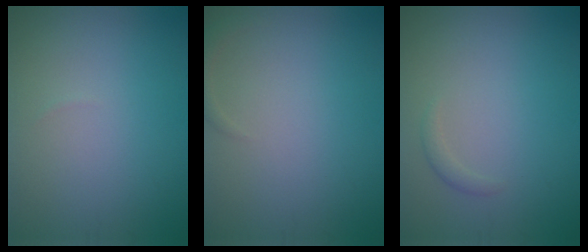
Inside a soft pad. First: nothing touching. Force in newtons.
{"total": 1.0, "press": 1.0, "slide": 0.1}
{"total": 0.8, "press": 0.8, "slide": 0.1}